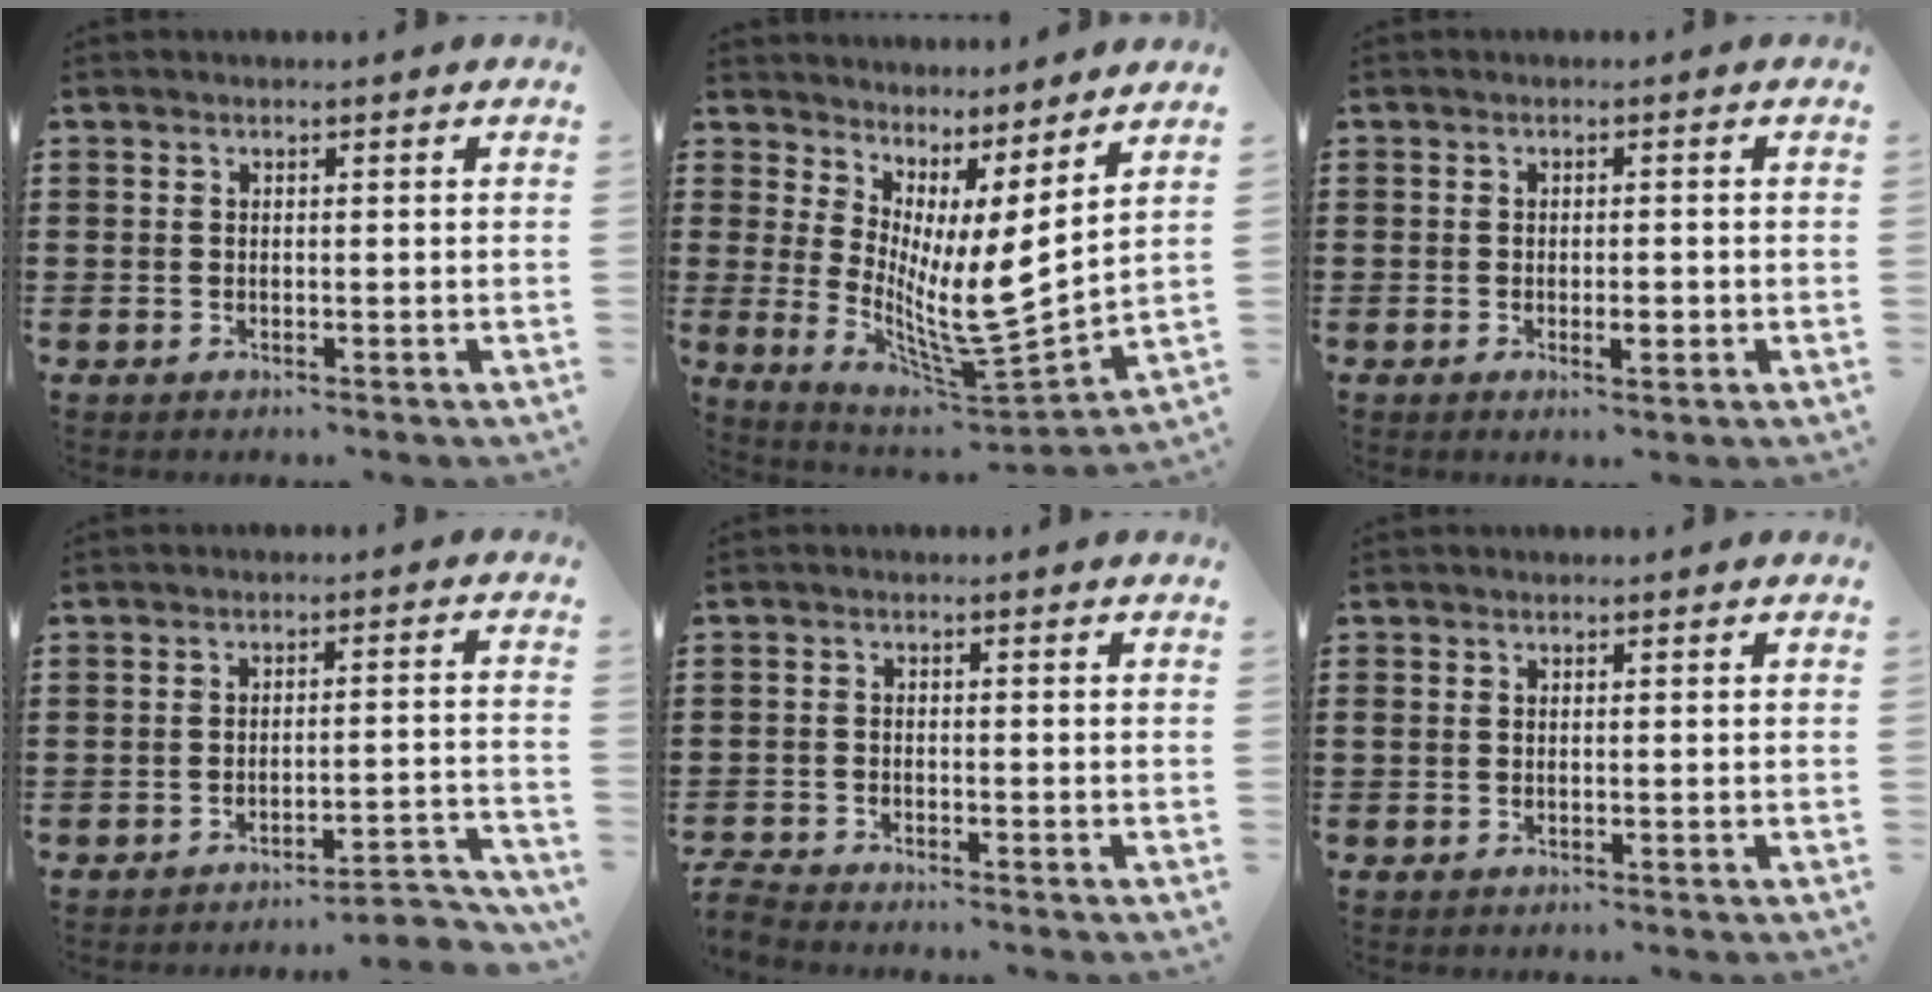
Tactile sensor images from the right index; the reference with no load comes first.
{"total": 7.9, "force": [1.2, 0.9, 7.7], "torque": [-0.155, -0.054, 0.019]}
{"total": 2.3, "force": [-0.7, 0.8, 2.1], "torque": [-0.035, 0.000, -0.012]}
{"total": 3.6, "force": [-3.4, -0.1, 1.3], "torque": [-0.026, -0.009, -0.071]}
{"total": 2.2, "force": [-2.2, 0.0, 0.0], "torque": [-0.004, -0.002, -0.048]}
{"total": 0.0}